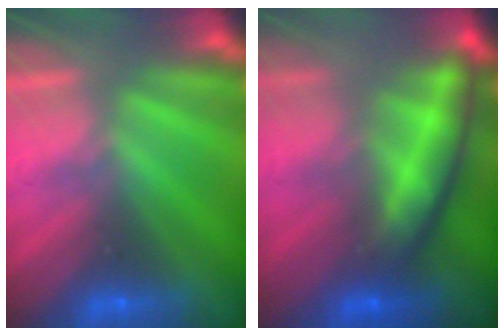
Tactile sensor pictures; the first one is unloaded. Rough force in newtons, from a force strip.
{"total": 7.1}